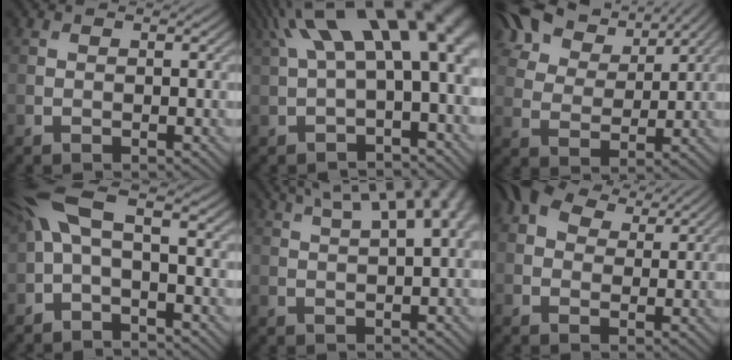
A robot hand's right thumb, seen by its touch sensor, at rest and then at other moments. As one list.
[{"total": 14.8, "force": [3.6, 6.0, 13.0], "torque": [-0.211, 0.023, 0.079]}, {"total": 10.7, "force": [7.9, 5.3, 5.0], "torque": [-0.130, 0.023, 0.141]}, {"total": 8.4, "force": [-0.2, 3.4, 7.6], "torque": [-0.188, 0.011, -0.011]}, {"total": 11.4, "force": [5.0, 4.0, 9.5], "torque": [-0.136, 0.046, 0.064]}, {"total": 7.0, "force": [3.9, 4.5, 3.8], "torque": [-0.080, 0.012, 0.069]}]